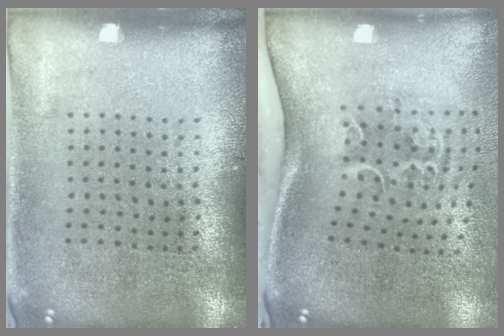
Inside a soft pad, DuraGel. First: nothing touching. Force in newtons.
{"total": 2.3, "press": 1.4, "slide": 1.8}